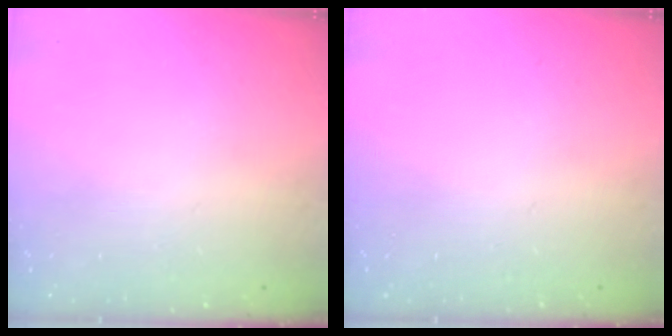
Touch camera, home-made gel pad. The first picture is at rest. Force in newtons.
{"total": 0.0}